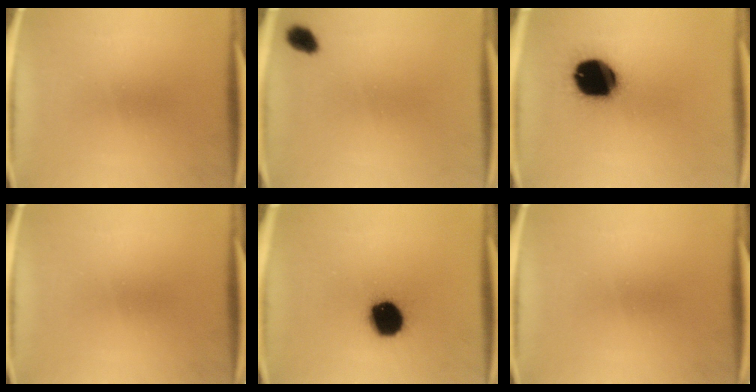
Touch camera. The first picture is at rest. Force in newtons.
{"total": 3.0}
{"total": 19.8}
{"total": 0.0}
{"total": 14.4}
{"total": 0.0}